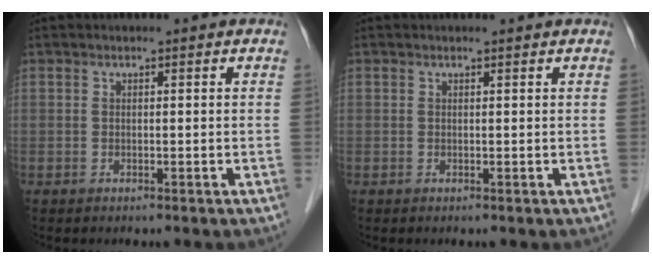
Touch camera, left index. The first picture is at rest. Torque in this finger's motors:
{"motor_torque": [0.05, 0.00, -0.03, 0.01]}